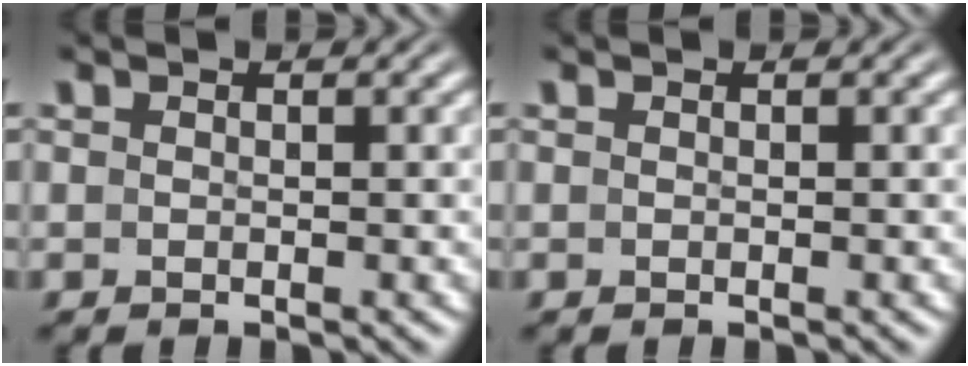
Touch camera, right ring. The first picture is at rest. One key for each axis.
{"total": 0.0}